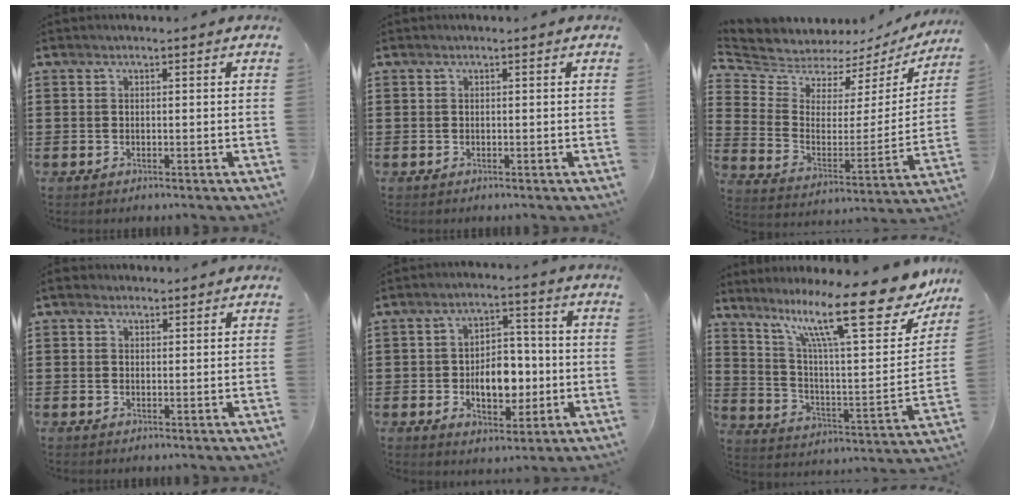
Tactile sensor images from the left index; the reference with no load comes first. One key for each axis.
{"total": 0.0}
{"total": 5.4, "fx": 5.2, "fy": 1.6, "fz": -0.1, "tx": -0.038, "ty": -0.045, "tz": 0.086}
{"total": 1.3, "fx": 0.9, "fy": 0.9, "fz": 0.2, "tx": -0.008, "ty": 0.008, "tz": 0.018}
{"total": 8.0, "fx": -1.5, "fy": 4.9, "fz": 6.1, "tx": -0.085, "ty": 0.004, "tz": -0.029}
{"total": 18.8, "fx": 12.5, "fy": 3.4, "fz": 13.6, "tx": -0.249, "ty": -0.063, "tz": 0.201}